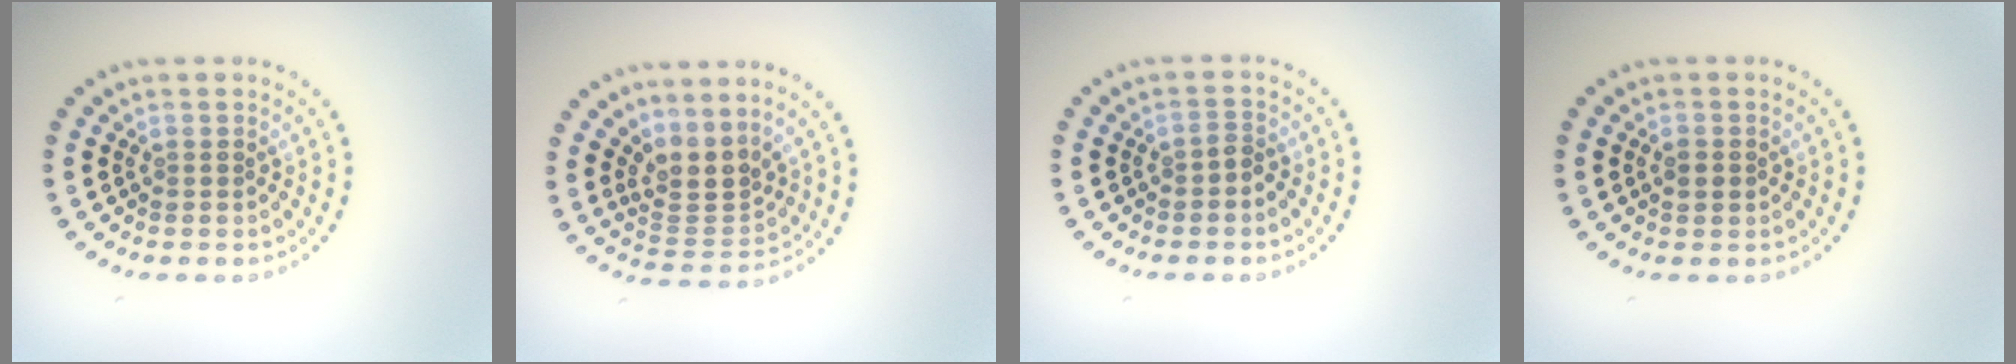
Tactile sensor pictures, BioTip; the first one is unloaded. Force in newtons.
{"total": 3.1, "press": 2.2, "slide": 2.2}
{"total": 0.9, "press": 0.8, "slide": 0.5}
{"total": 1.4, "press": 1.4, "slide": 0.1}